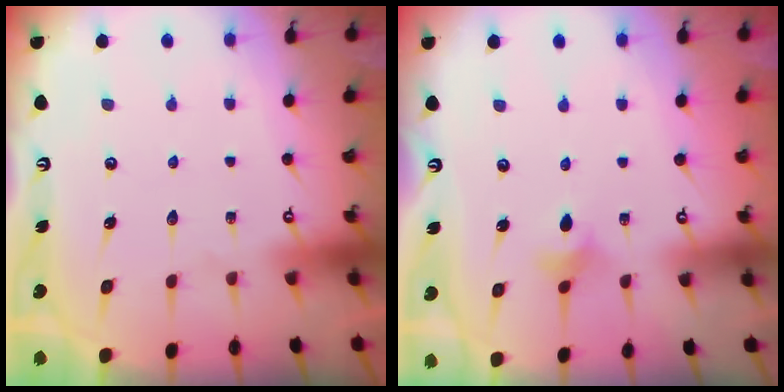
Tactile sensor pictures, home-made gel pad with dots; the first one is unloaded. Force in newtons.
{"total": 3.5, "press": 3.5, "slide": 0.5}